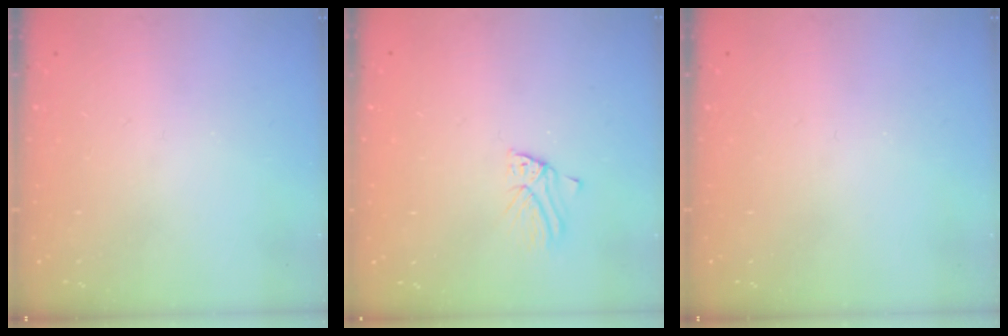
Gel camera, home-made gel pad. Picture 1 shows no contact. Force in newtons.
{"total": 2.7, "press": 2.7, "slide": 0.2}
{"total": 0.0}